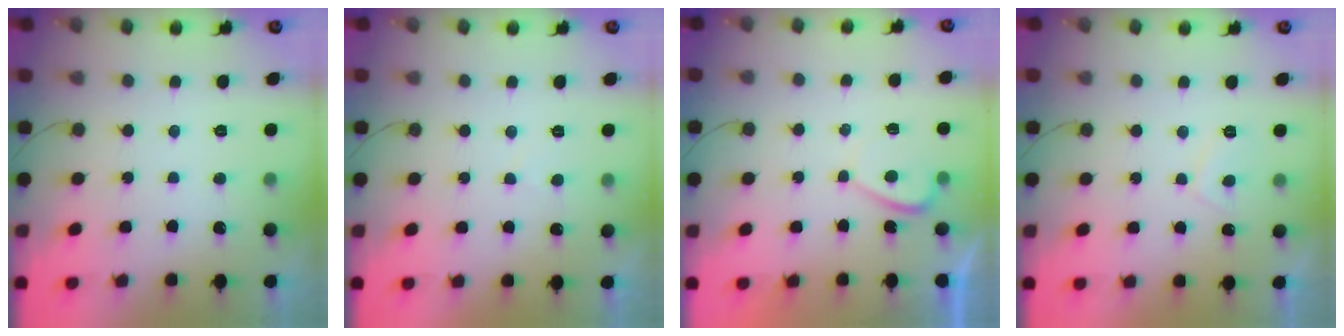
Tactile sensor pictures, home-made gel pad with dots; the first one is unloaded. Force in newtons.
{"total": 1.7, "press": 1.6, "slide": 0.4}
{"total": 2.1, "press": 2.0, "slide": 0.7}
{"total": 2.1, "press": 2.0, "slide": 0.7}